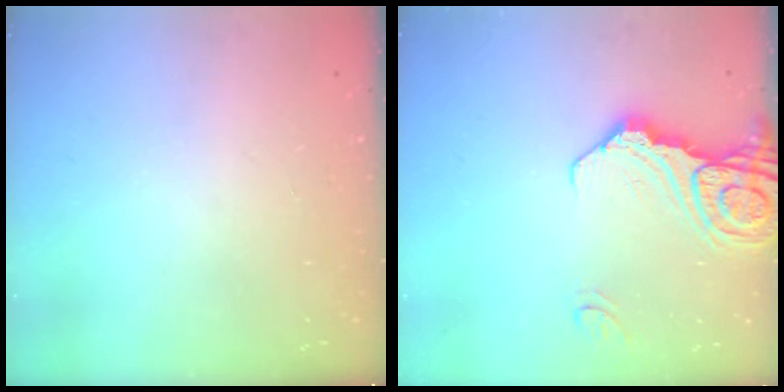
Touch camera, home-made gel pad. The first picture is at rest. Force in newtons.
{"total": 15.8, "press": 15.7, "slide": 2.0}